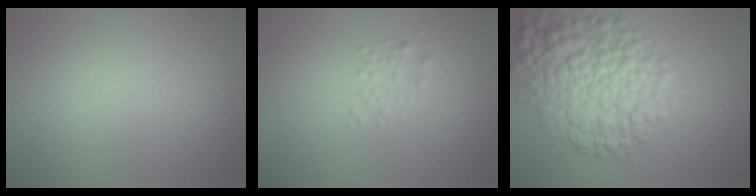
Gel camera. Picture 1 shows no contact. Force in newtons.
{"total": 1.2, "press": 1.2, "slide": 0.0}
{"total": 8.1, "press": 8.1, "slide": 0.2}